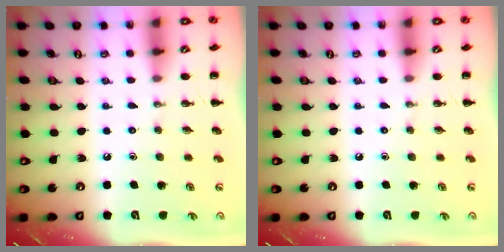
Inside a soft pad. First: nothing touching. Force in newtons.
{"total": 0.0}